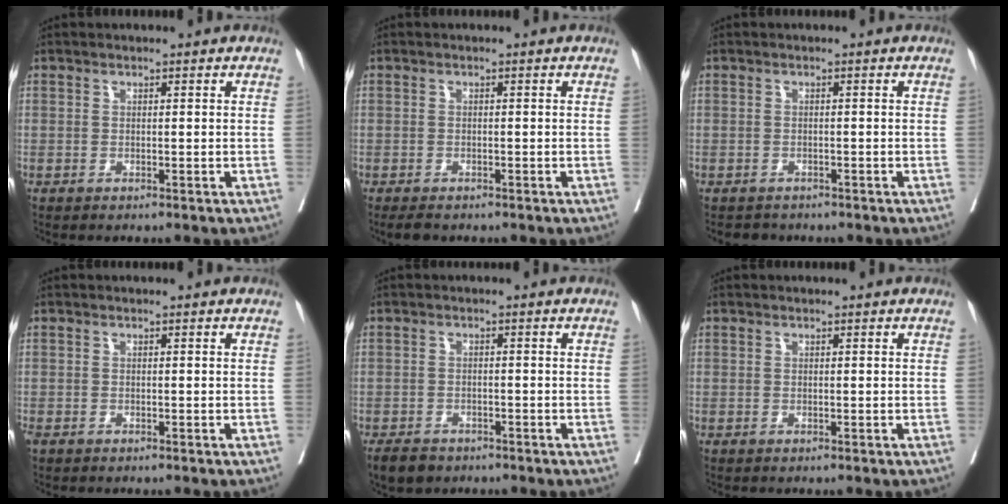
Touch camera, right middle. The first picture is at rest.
{"total": 1.8, "force": [-1.5, 0.6, 0.8], "torque": [-0.015, -0.004, -0.022]}
{"total": 2.1, "force": [-1.8, 1.1, -0.2], "torque": [-0.003, -0.001, -0.031]}
{"total": 0.8, "force": [-0.6, 0.5, 0.3], "torque": [-0.011, -0.001, -0.011]}
{"total": 4.0, "force": [-3.1, 2.2, 1.2], "torque": [-0.019, -0.001, -0.050]}
{"total": 0.0}